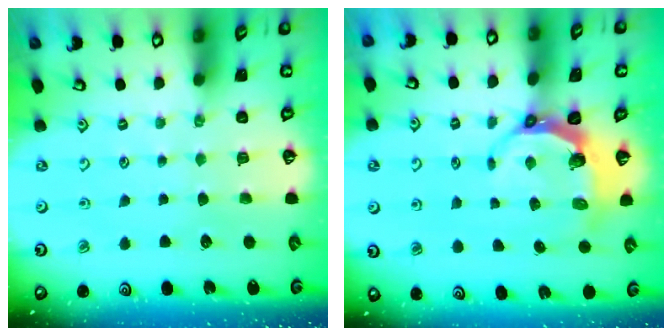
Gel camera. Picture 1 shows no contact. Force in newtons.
{"total": 6.5, "press": 5.1, "slide": 4.1}